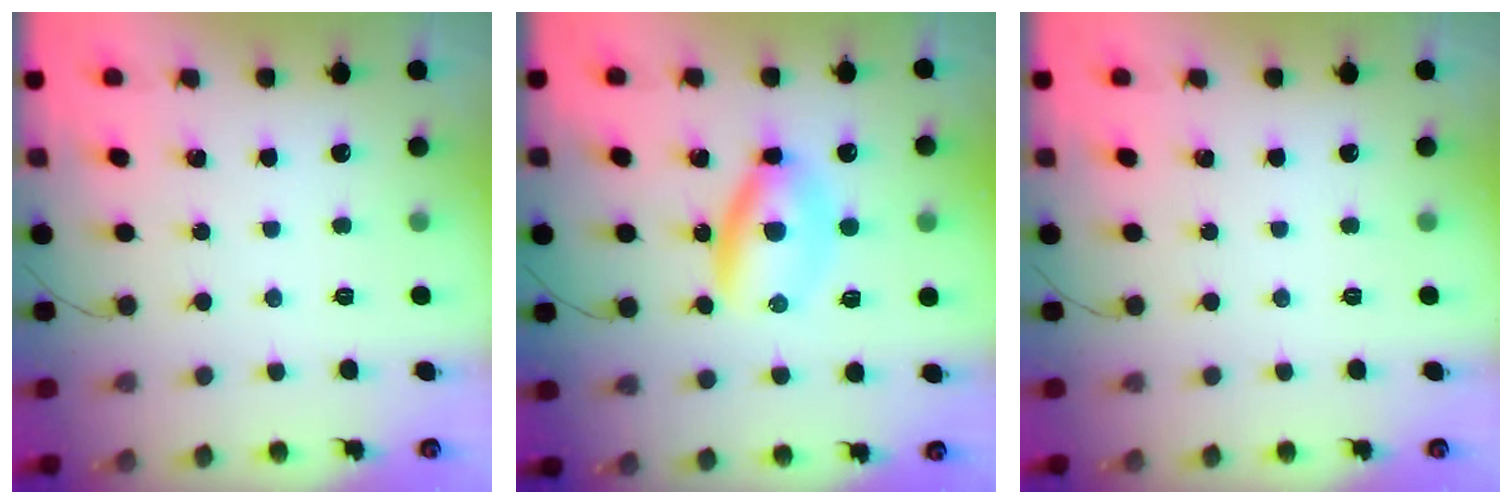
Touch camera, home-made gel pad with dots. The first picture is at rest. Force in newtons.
{"total": 6.3, "press": 6.2, "slide": 1.3}
{"total": 0.0}